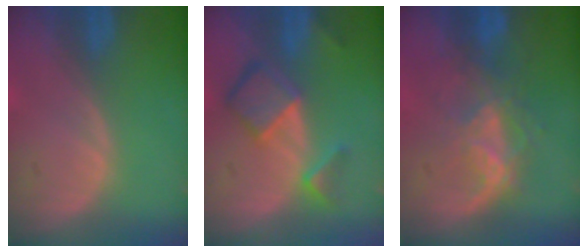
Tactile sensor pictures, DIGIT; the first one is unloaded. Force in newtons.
{"total": 7.2, "press": 6.2, "slide": 3.7}
{"total": 6.5, "press": 5.9, "slide": 2.8}